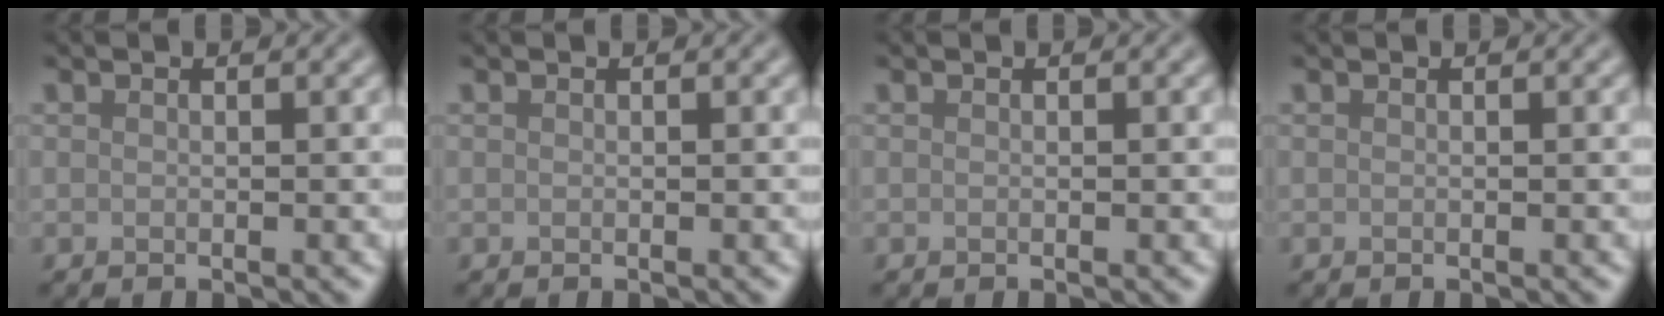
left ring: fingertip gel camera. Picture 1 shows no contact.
{"total": 0.0}
{"total": 0.0}
{"total": 0.0}